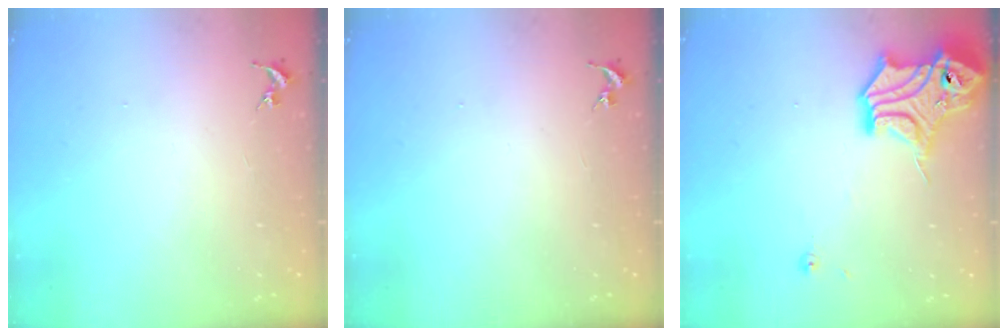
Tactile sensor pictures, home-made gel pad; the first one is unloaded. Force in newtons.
{"total": 0.0}
{"total": 15.5, "press": 15.4, "slide": 1.8}